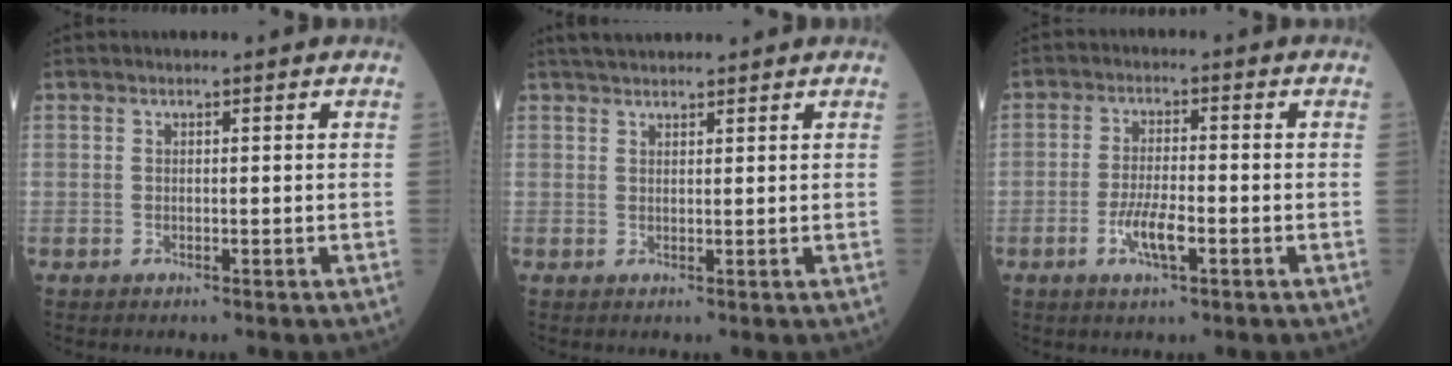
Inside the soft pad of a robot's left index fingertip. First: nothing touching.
{"total": 5.0, "force": [4.5, 0.9, 2.1], "torque": [-0.028, 0.036, 0.074]}
{"total": 5.2, "force": [-2.2, 1.1, 4.5], "torque": [-0.091, -0.002, -0.040]}